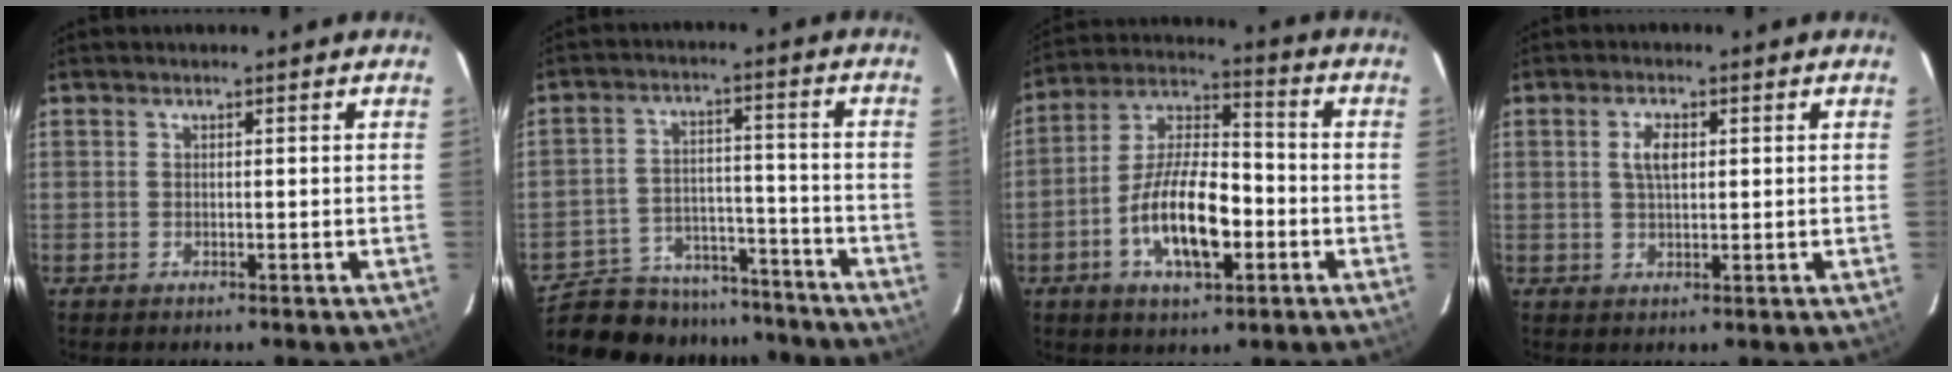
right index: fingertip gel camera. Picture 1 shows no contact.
{"total": 21.0, "force": [-18.2, 8.6, 6.2], "torque": [-0.146, 0.030, -0.247]}
{"total": 14.4, "force": [-4.6, 6.0, 12.2], "torque": [-0.237, 0.007, -0.081]}
{"total": 3.7, "force": [0.9, 1.7, 3.1], "torque": [-0.060, 0.006, 0.019]}